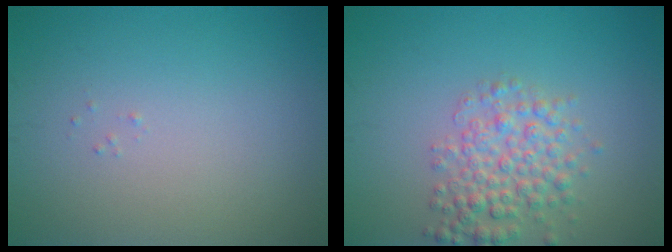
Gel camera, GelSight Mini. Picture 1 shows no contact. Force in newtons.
{"total": 4.0, "press": 4.0, "slide": 0.1}